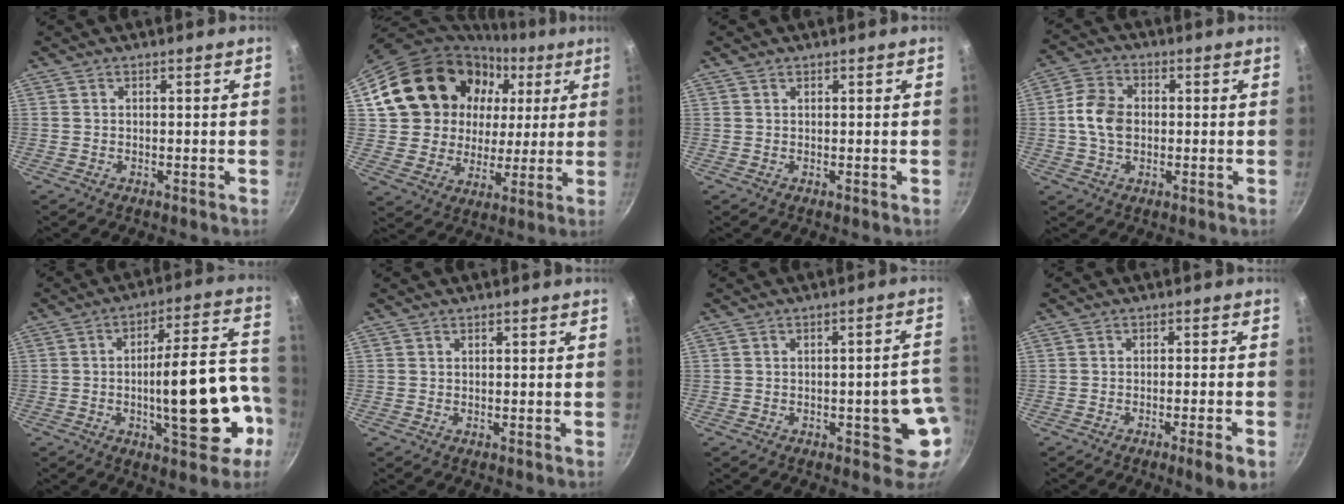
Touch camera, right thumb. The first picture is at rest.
{"total": 22.6, "force": [8.0, 18.2, 10.6], "torque": [-0.180, 0.022, 0.151]}
{"total": 0.7, "force": [0.5, 0.4, 0.2], "torque": [-0.006, 0.000, 0.011]}
{"total": 7.9, "force": [0.0, 5.8, 5.4], "torque": [-0.090, 0.014, -0.009]}
{"total": 19.0, "force": [-5.2, 6.7, 17.0], "torque": [-0.215, 0.048, -0.068]}
{"total": 0.0}
{"total": 9.1, "force": [-2.1, 3.7, 8.0], "torque": [-0.050, 0.026, -0.024]}
{"total": 4.8, "force": [-2.4, 0.4, 4.1], "torque": [-0.061, 0.010, -0.032]}